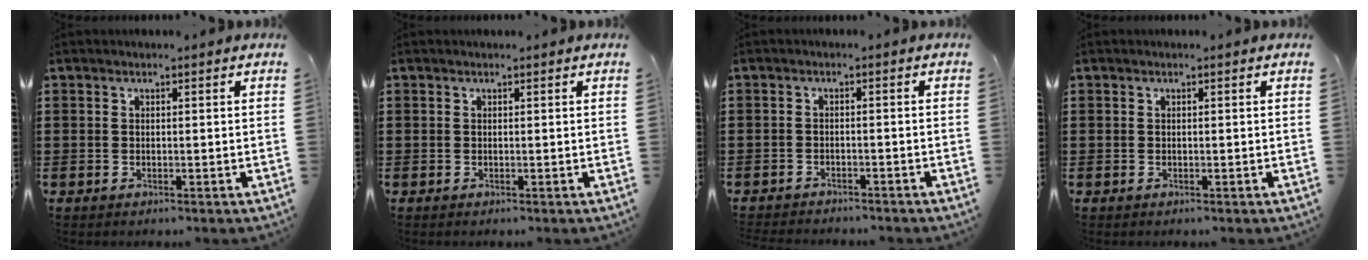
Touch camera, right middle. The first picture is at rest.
{"total": 0.0}
{"total": 1.8, "force": [-1.8, 0.2, 0.0], "torque": [-0.007, 0.000, -0.040]}
{"total": 0.0}